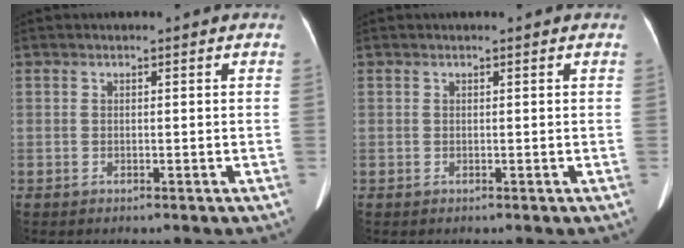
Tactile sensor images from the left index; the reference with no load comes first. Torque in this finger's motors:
{"motor_torque": [-0.21, -0.33, -0.08, -0.03]}